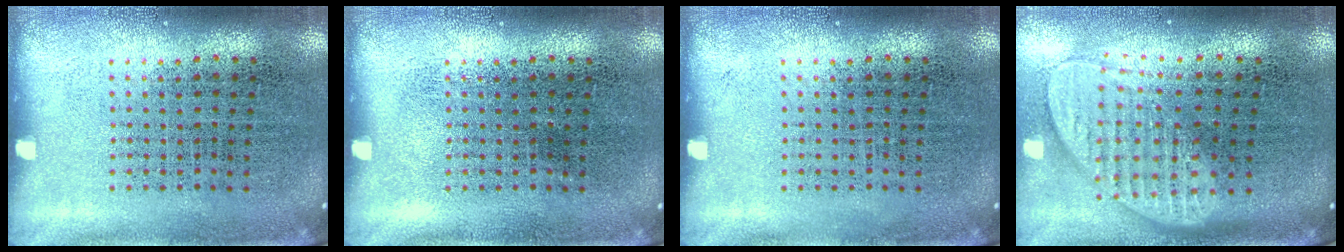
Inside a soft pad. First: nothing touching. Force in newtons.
{"total": 0.0}
{"total": 0.0}
{"total": 2.0, "press": 1.5, "slide": 1.2}